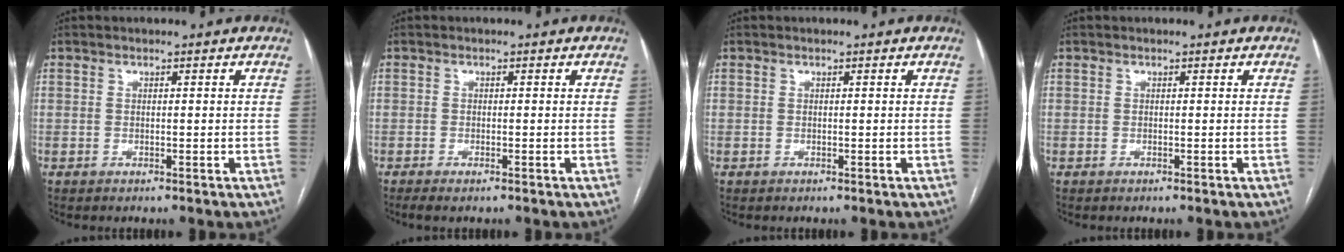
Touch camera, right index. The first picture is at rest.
{"total": 1.8, "force": [-1.4, 0.2, 1.2], "torque": [-0.016, -0.004, -0.021]}
{"total": 0.0}
{"total": 0.0}